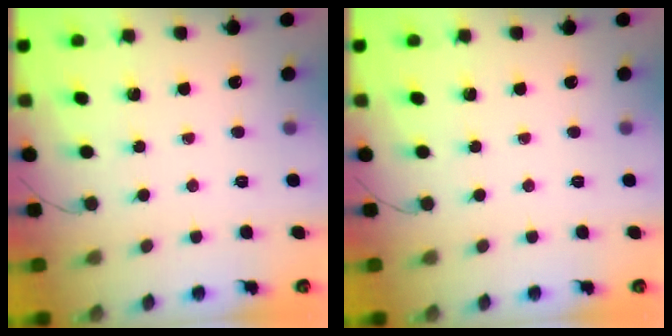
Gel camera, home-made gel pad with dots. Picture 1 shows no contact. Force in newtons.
{"total": 0.0}